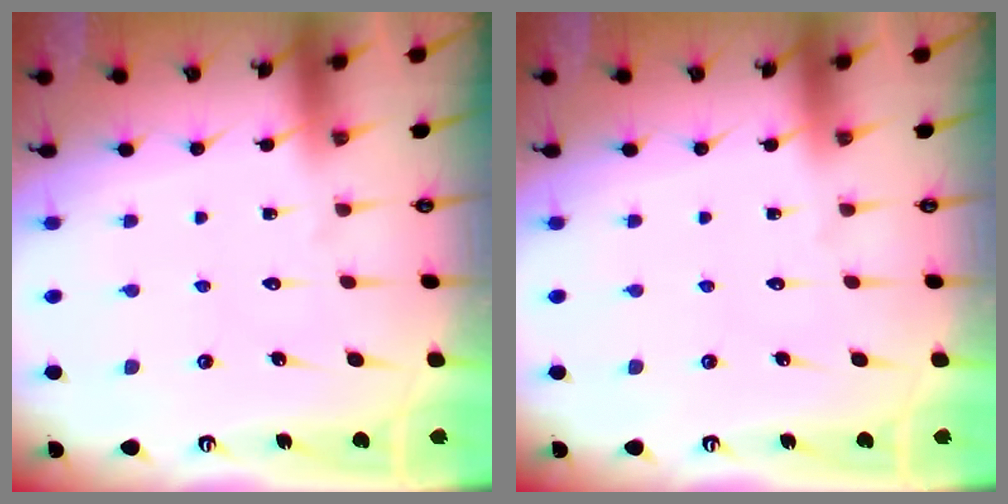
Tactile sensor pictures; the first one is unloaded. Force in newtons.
{"total": 0.0}